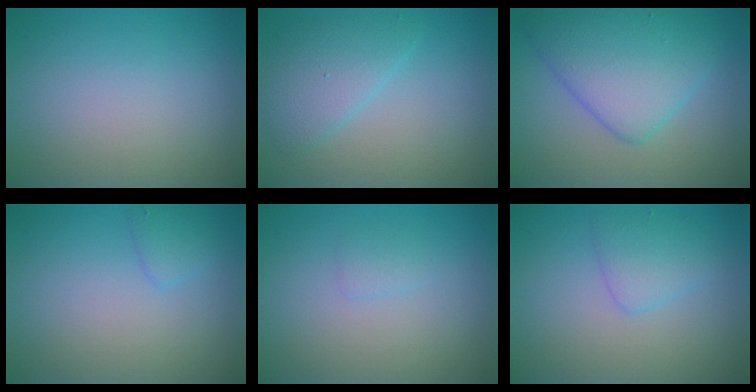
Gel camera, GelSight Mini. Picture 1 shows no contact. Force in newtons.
{"total": 3.4, "press": 3.4, "slide": 0.1}
{"total": 6.6, "press": 6.6, "slide": 0.2}
{"total": 1.2, "press": 1.2, "slide": 0.1}
{"total": 0.7, "press": 0.7, "slide": 0.1}
{"total": 2.2, "press": 2.2, "slide": 0.1}